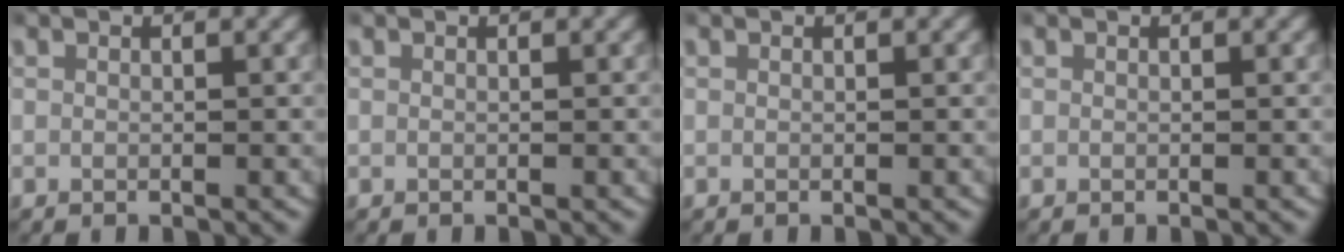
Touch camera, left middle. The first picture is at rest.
{"total": 0.0}
{"total": 0.0}
{"total": 0.0}